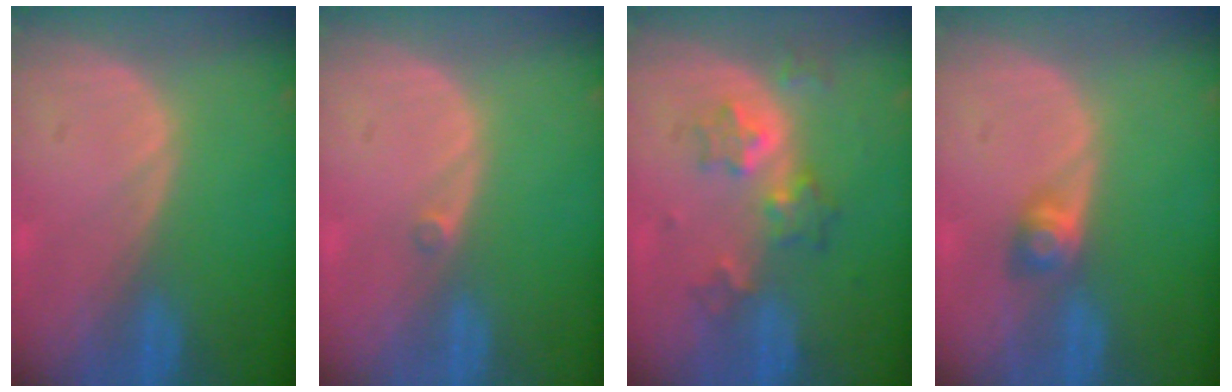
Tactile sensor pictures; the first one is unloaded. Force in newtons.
{"total": 0.8, "press": 0.6, "slide": 0.4}
{"total": 6.4, "press": 5.5, "slide": 3.2}
{"total": 2.8, "press": 2.5, "slide": 1.3}